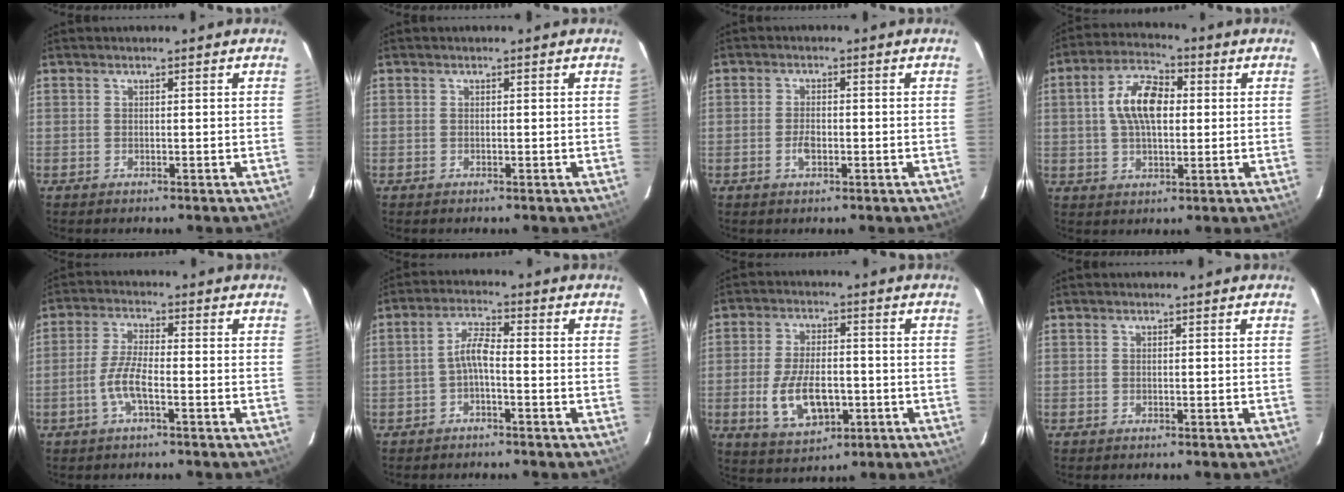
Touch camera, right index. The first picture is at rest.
{"total": 0.0}
{"total": 2.9, "force": [-1.0, 1.5, 2.3], "torque": [-0.046, 0.000, -0.017]}
{"total": 10.2, "force": [1.3, 5.5, 8.5], "torque": [-0.157, 0.021, 0.021]}
{"total": 5.6, "force": [-2.3, 1.0, 5.0], "torque": [-0.111, 0.003, -0.048]}
{"total": 3.6, "force": [-1.6, 0.7, 3.1], "torque": [-0.069, 0.011, -0.033]}
{"total": 11.1, "force": [-2.9, 5.7, 9.0], "torque": [-0.187, -0.007, -0.041]}
{"total": 0.0}